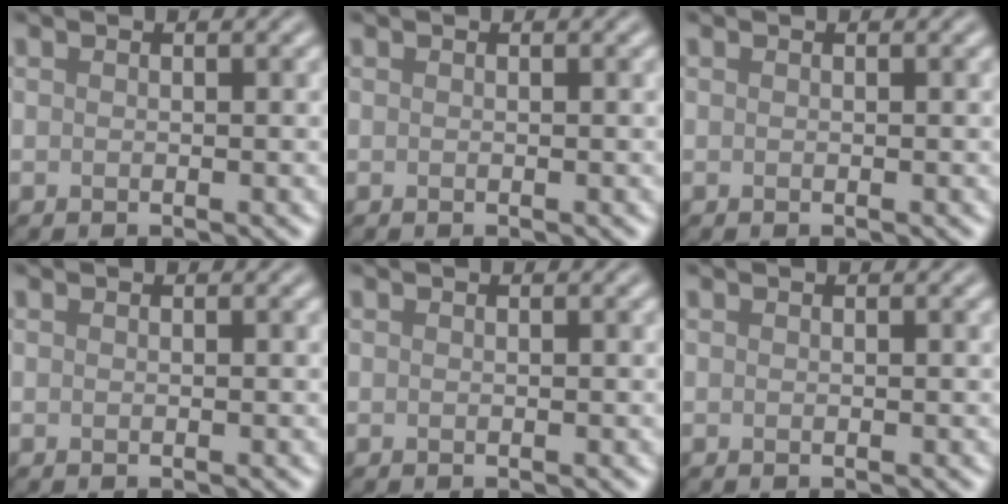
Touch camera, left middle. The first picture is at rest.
{"total": 0.0}
{"total": 0.0}
{"total": 0.0}
{"total": 0.0}
{"total": 0.0}